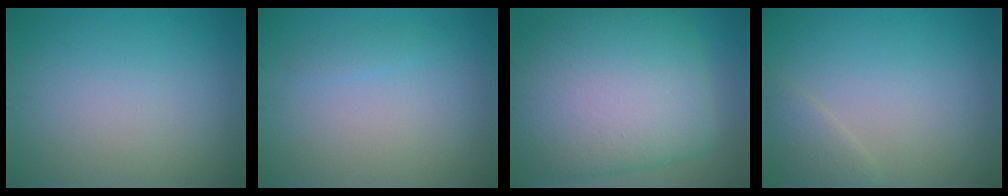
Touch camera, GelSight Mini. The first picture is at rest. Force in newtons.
{"total": 0.8, "press": 0.8, "slide": 0.0}
{"total": 13.6, "press": 13.6, "slide": 0.6}
{"total": 1.6, "press": 1.6, "slide": 0.1}